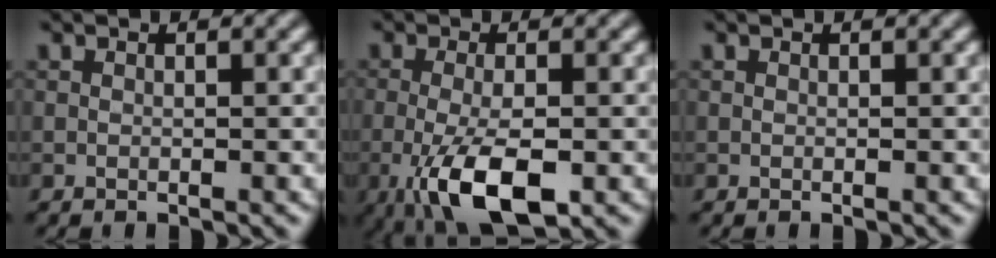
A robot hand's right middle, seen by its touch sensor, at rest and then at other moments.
{"total": 6.6, "force": [-2.2, 2.4, 5.8], "torque": [-0.117, -0.010, -0.041]}
{"total": 0.0}